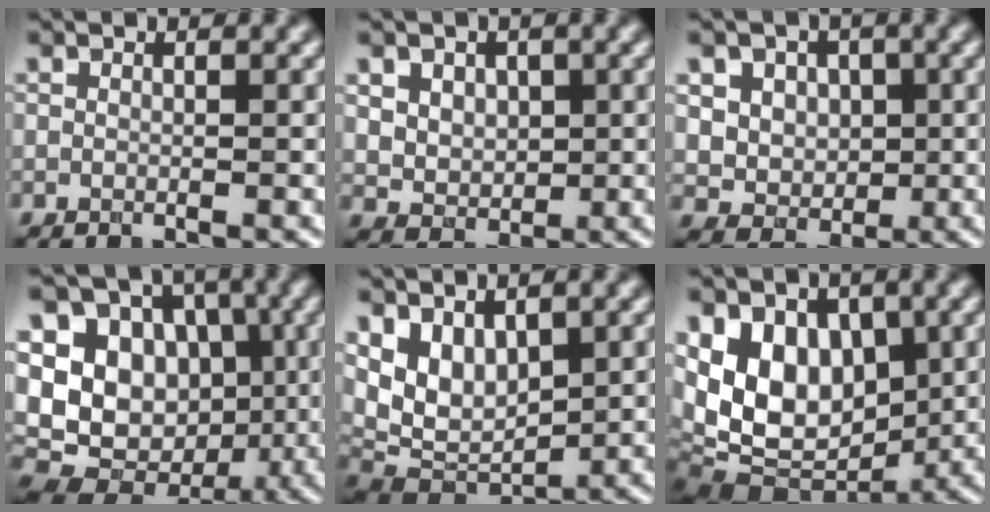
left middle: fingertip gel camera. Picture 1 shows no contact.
{"total": 4.6, "force": [1.8, 3.5, 2.3], "torque": [-0.054, 0.007, 0.036]}
{"total": 4.8, "force": [1.3, 4.2, 2.1], "torque": [-0.033, -0.001, 0.027]}
{"total": 14.3, "force": [0.8, 12.0, 7.9], "torque": [-0.148, 0.016, -0.005]}
{"total": 6.1, "force": [2.4, 3.7, 4.2], "torque": [-0.085, -0.016, 0.053]}
{"total": 11.7, "force": [0.8, 8.1, 8.5], "torque": [-0.121, 0.004, 0.014]}